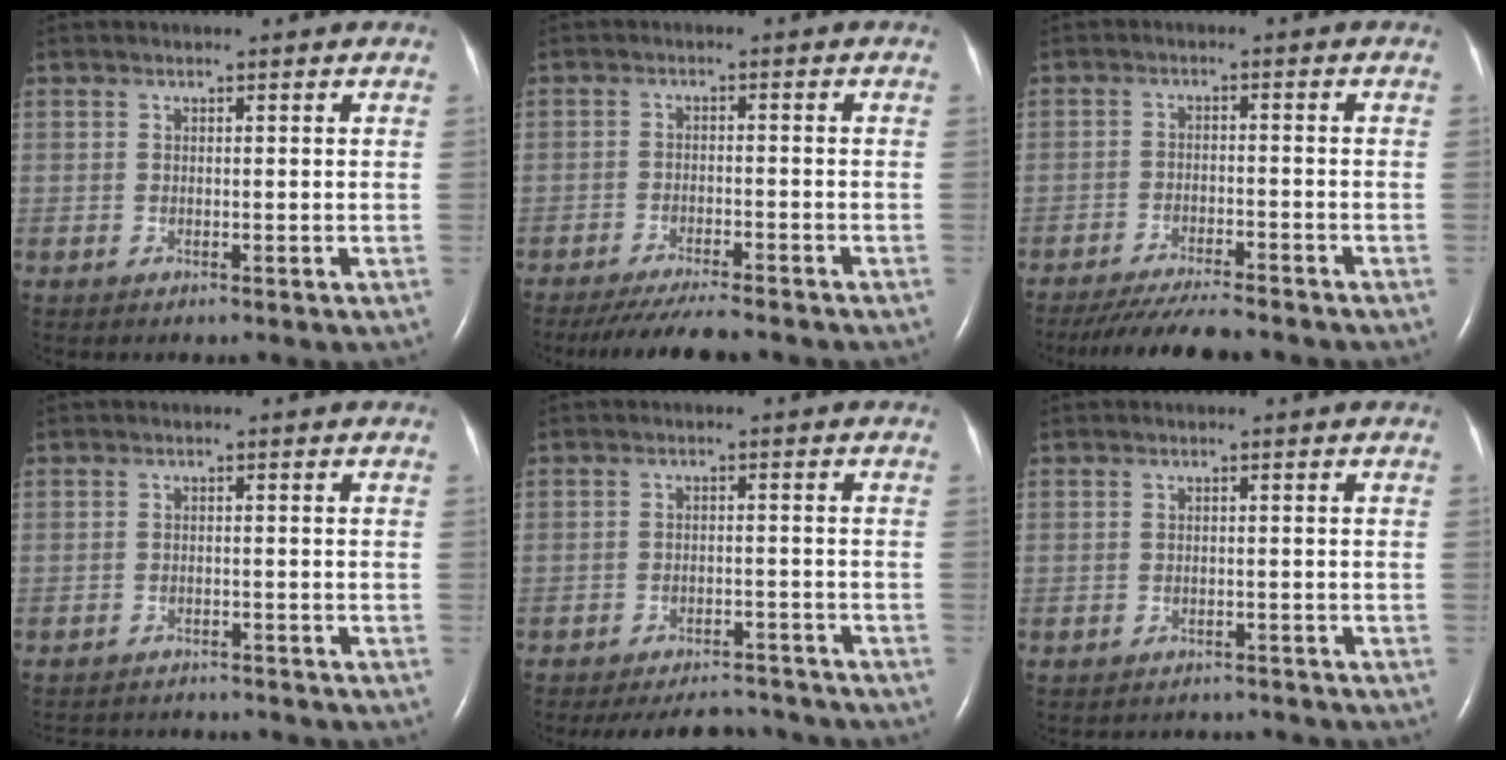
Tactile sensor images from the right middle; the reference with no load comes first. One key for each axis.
{"total": 9.1, "fx": -8.1, "fy": 0.7, "fz": 4.0, "tx": -0.060, "ty": -0.022, "tz": -0.125}
{"total": 10.0, "fx": -9.0, "fy": 0.7, "fz": 4.1, "tx": -0.066, "ty": -0.021, "tz": -0.140}
{"total": 9.1, "fx": -8.7, "fy": 2.0, "fz": 1.8, "tx": -0.035, "ty": 0.003, "tz": -0.108}
{"total": 9.9, "fx": -9.2, "fy": 2.8, "fz": 2.1, "tx": -0.031, "ty": 0.004, "tz": -0.118}
{"total": 4.3, "fx": -4.1, "fy": 1.0, "fz": -0.4, "tx": 0.006, "ty": 0.002, "tz": -0.051}